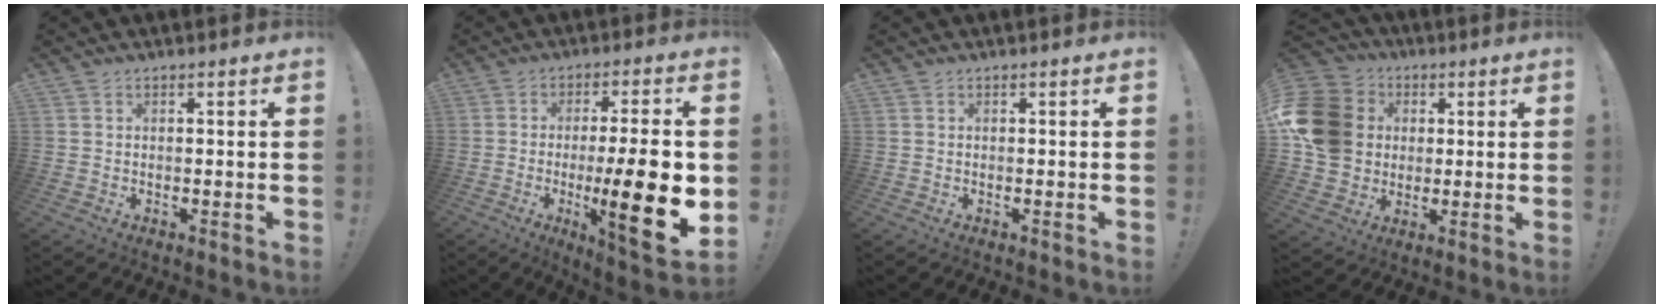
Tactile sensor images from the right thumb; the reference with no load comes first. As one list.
[{"total": 19.5, "force": [-3.4, 3.5, 18.8], "torque": [-0.282, -0.004, -0.045]}, {"total": 0.0}, {"total": 17.0, "force": [2.3, 14.3, 8.9], "torque": [-0.157, -0.001, 0.050]}]